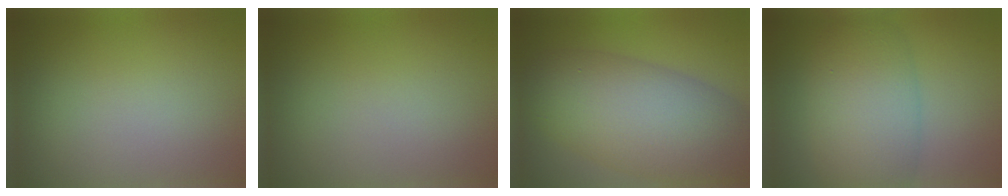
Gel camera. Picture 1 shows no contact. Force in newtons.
{"total": 0.0}
{"total": 11.1, "press": 11.0, "slide": 0.8}
{"total": 7.5, "press": 7.4, "slide": 0.2}